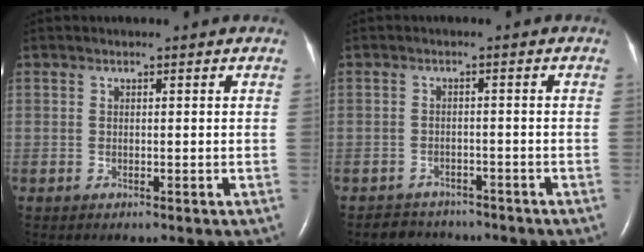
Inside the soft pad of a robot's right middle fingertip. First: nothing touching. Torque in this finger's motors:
{"motor_torque": [0.14, -0.14, -0.02, 0.00]}